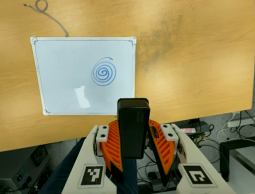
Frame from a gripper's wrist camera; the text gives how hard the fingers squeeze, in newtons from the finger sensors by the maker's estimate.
{"total": 5.2, "left": 4.7, "right": 5.8}